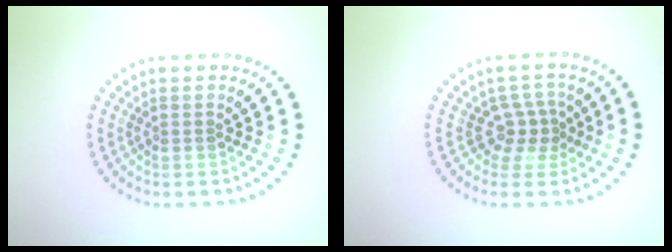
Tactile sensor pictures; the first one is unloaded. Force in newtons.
{"total": 2.6, "press": 1.8, "slide": 1.8}